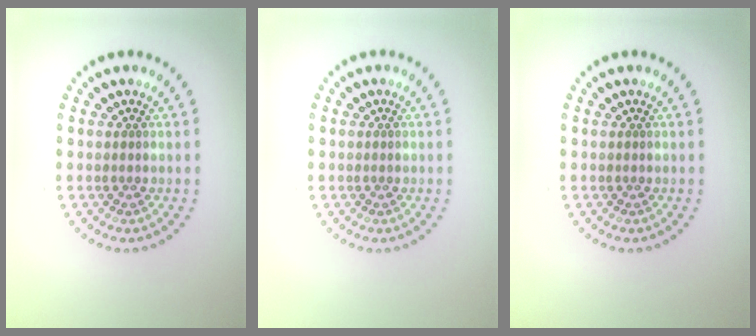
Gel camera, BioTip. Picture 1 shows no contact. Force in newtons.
{"total": 0.0}
{"total": 0.0}